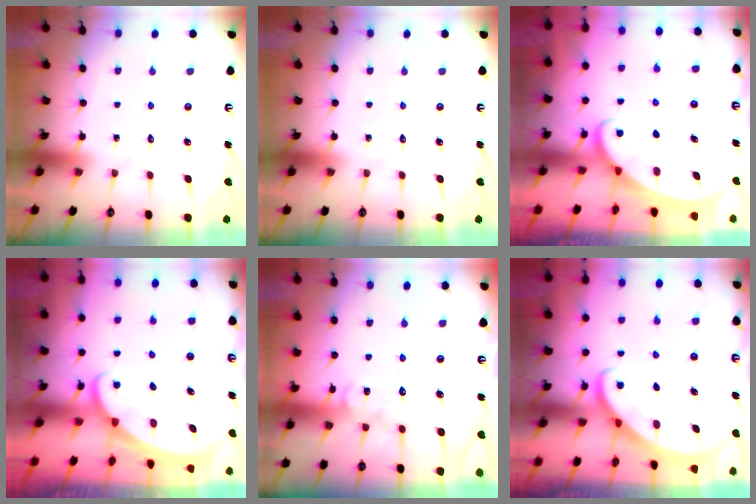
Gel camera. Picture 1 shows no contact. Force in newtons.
{"total": 0.0}
{"total": 2.0, "press": 2.0, "slide": 0.1}
{"total": 1.5, "press": 1.5, "slide": 0.1}
{"total": 9.1, "press": 9.0, "slide": 0.8}
{"total": 2.7, "press": 2.7, "slide": 0.2}